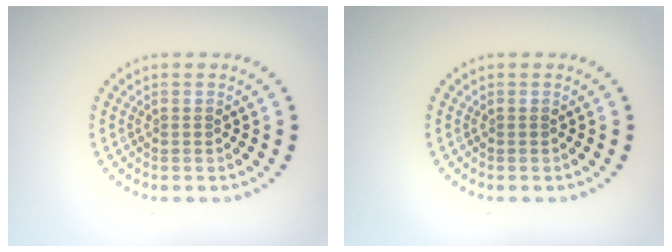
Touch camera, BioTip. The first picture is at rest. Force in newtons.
{"total": 0.0}